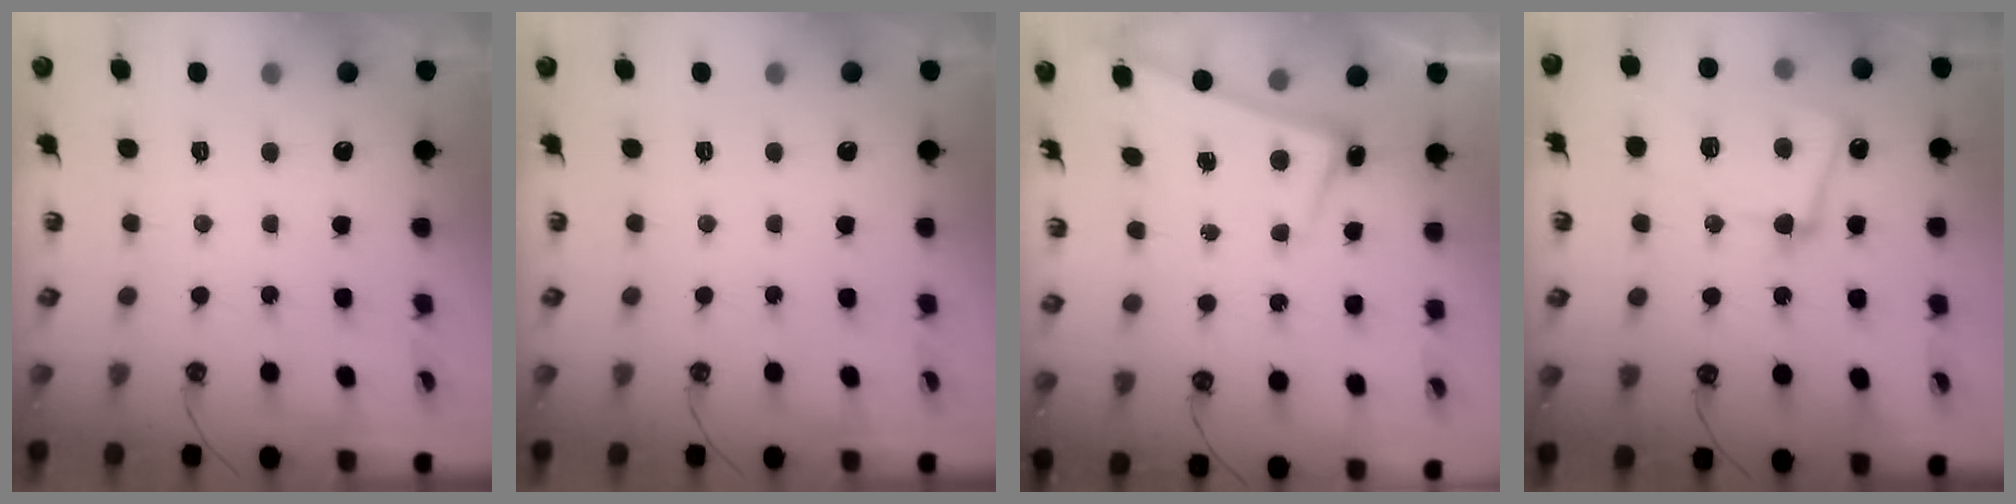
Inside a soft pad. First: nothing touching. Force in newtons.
{"total": 0.0}
{"total": 2.7, "press": 2.6, "slide": 0.7}
{"total": 10.3, "press": 10.1, "slide": 1.8}